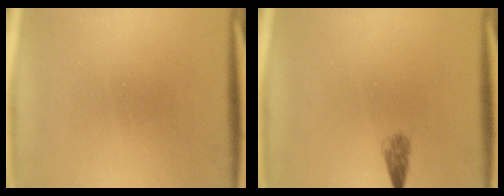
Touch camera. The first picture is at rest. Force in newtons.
{"total": 1.8}